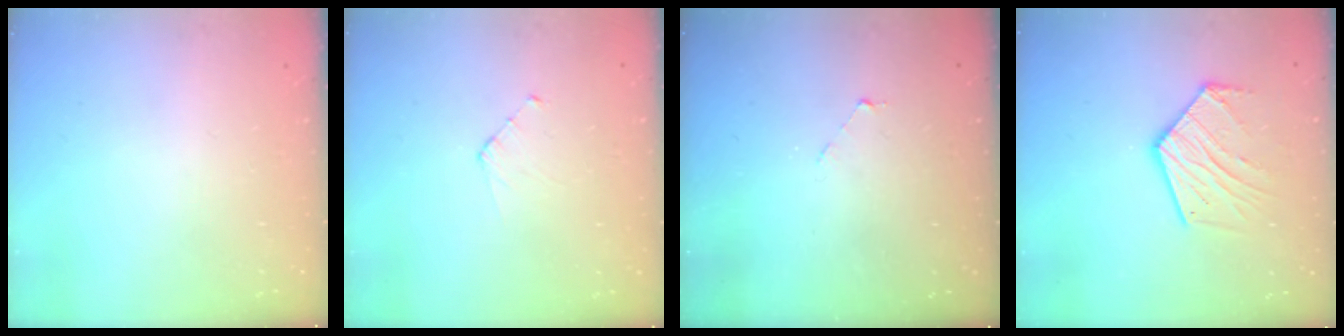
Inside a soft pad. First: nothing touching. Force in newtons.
{"total": 3.6, "press": 3.6, "slide": 0.3}
{"total": 2.1, "press": 2.1, "slide": 0.2}
{"total": 14.8, "press": 14.7, "slide": 1.1}